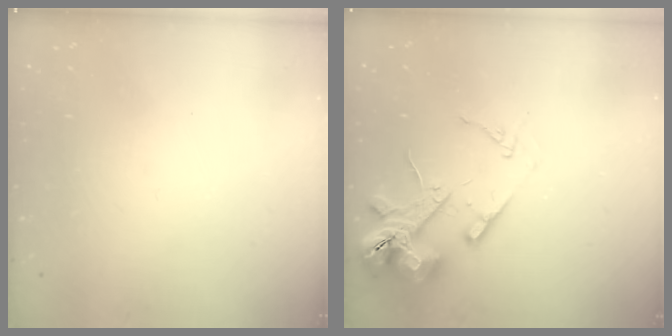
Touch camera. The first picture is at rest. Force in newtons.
{"total": 13.6, "press": 13.4, "slide": 2.0}